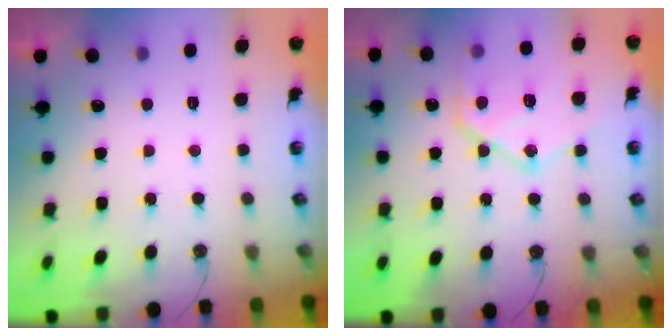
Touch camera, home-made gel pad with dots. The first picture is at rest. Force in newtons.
{"total": 17.6, "press": 17.5, "slide": 1.5}